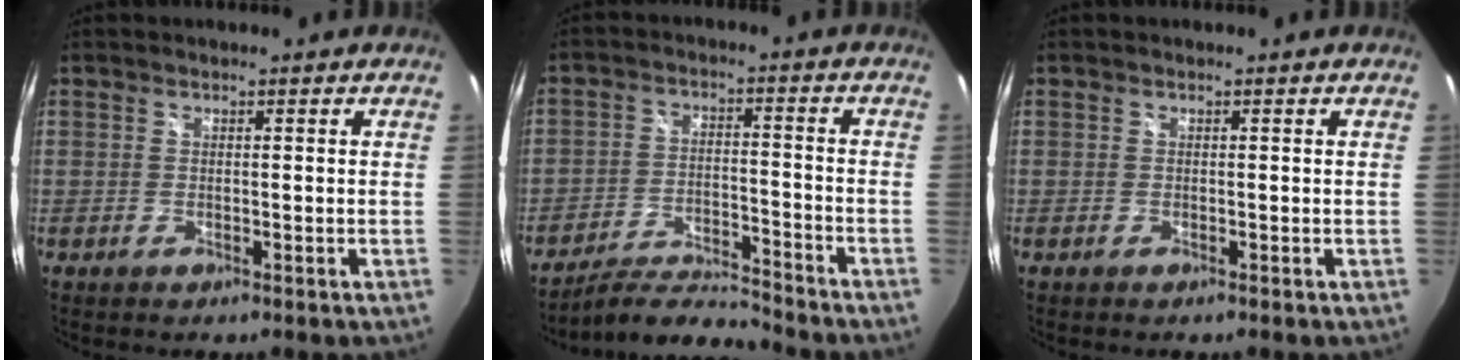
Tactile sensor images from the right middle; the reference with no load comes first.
{"total": 7.7, "force": [-7.6, -0.1, 1.0], "torque": [-0.035, 0.006, -0.133]}
{"total": 0.0}